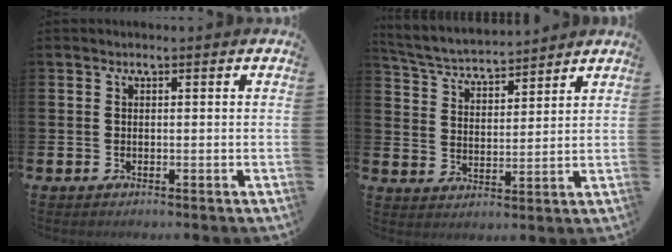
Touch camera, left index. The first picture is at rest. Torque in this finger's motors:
{"motor_torque": [0.14, -0.33, 0.49, 0.06]}